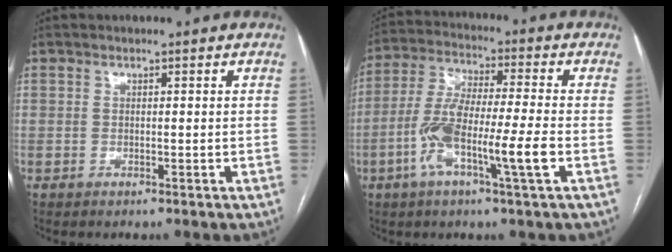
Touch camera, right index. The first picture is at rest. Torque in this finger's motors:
{"motor_torque": [1.59, -0.39, 0.66, 0.21]}